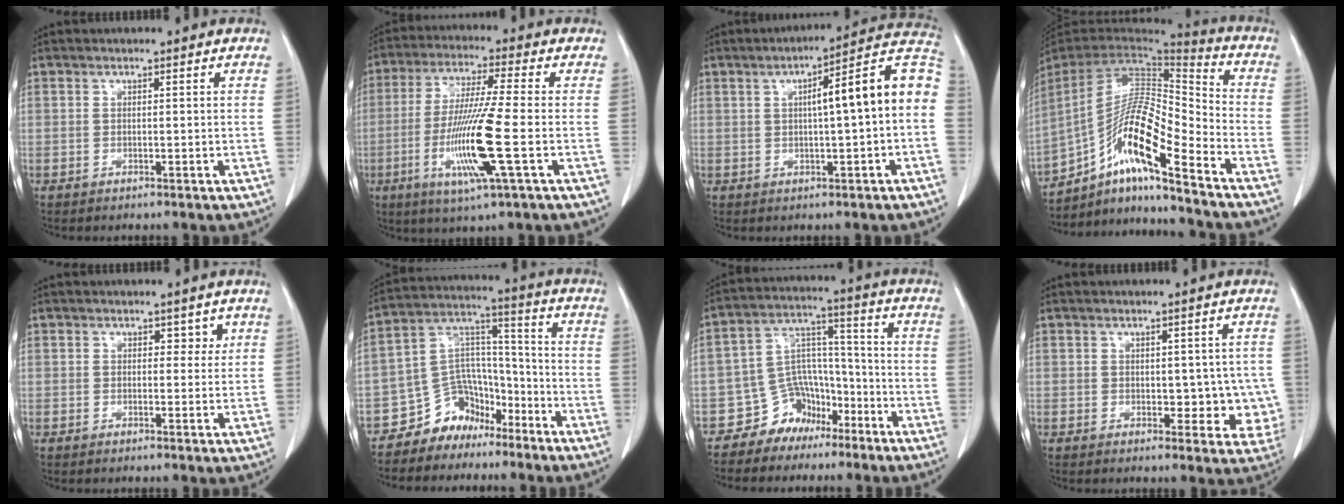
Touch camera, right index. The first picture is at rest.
{"total": 13.7, "force": [-3.7, -0.5, 13.2], "torque": [-0.271, -0.023, -0.074]}
{"total": 12.3, "force": [0.8, 0.9, 12.3], "torque": [-0.167, 0.039, 0.005]}
{"total": 15.9, "force": [-10.0, 1.5, 12.2], "torque": [-0.228, 0.009, -0.175]}
{"total": 2.0, "force": [1.0, 1.4, 1.0], "torque": [-0.001, -0.003, 0.010]}
{"total": 10.1, "force": [-7.3, 6.7, 1.9], "torque": [-0.038, 0.069, -0.125]}
{"total": 9.1, "force": [-6.1, 6.4, 2.1], "torque": [-0.042, 0.050, -0.100]}
{"total": 6.5, "force": [0.0, 3.7, 5.3], "torque": [-0.034, 0.005, 0.005]}